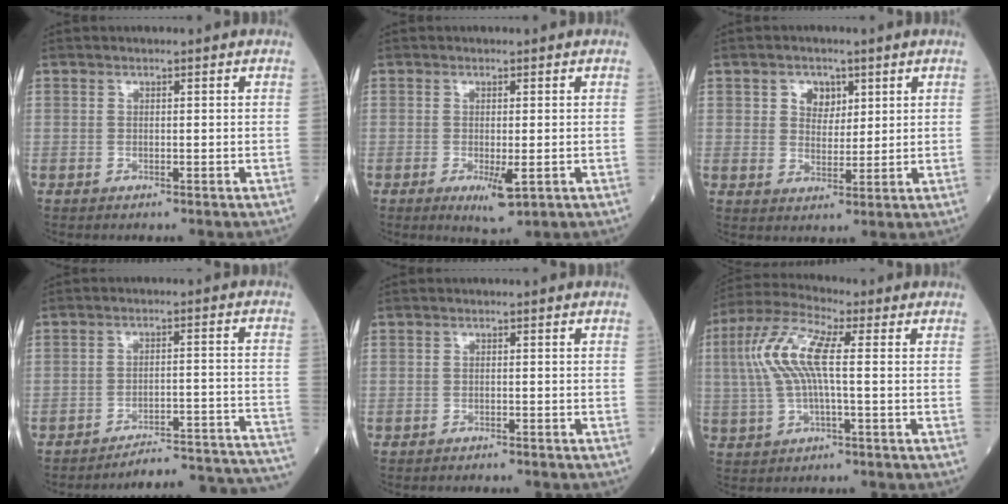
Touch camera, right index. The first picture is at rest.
{"total": 4.0, "force": [-1.2, 0.8, 3.7], "torque": [-0.059, -0.009, -0.009]}
{"total": 4.0, "force": [1.8, 3.0, 2.0], "torque": [-0.029, 0.007, 0.032]}
{"total": 19.0, "force": [-18.7, -1.0, 3.0], "torque": [0.013, 0.016, -0.234]}
{"total": 2.4, "force": [-2.3, 0.4, 0.6], "torque": [-0.011, -0.003, -0.029]}
{"total": 9.6, "force": [1.0, 2.0, 9.4], "torque": [-0.213, 0.027, 0.012]}